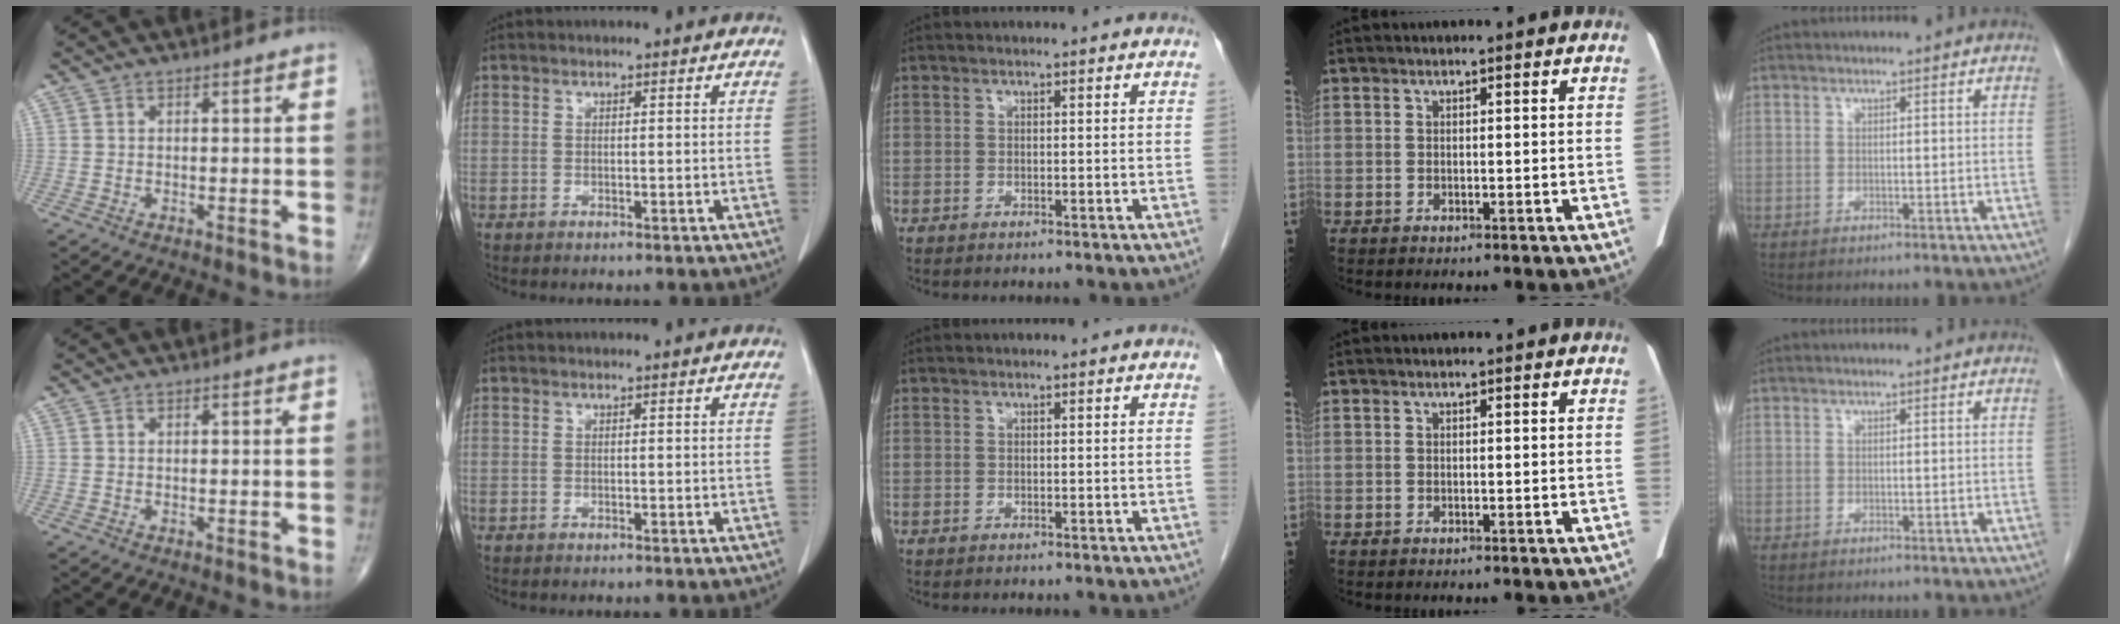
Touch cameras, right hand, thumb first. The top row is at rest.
{}